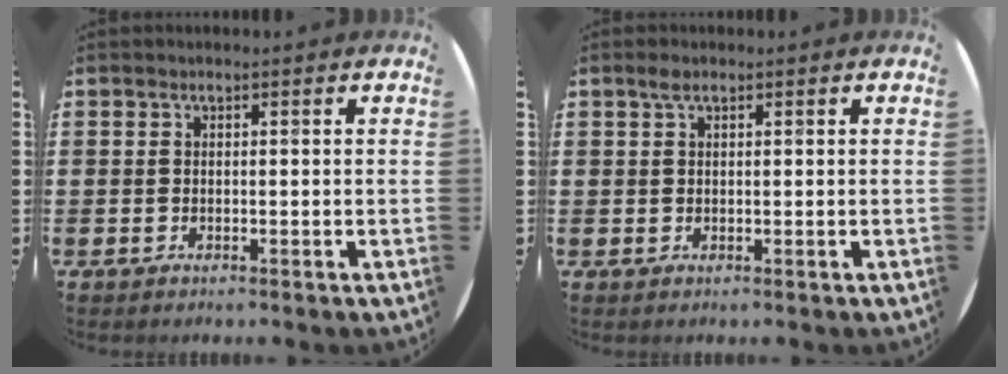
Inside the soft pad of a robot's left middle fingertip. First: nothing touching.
{"total": 1.0, "force": [0.6, 0.6, 0.6], "torque": [-0.006, 0.001, 0.008]}